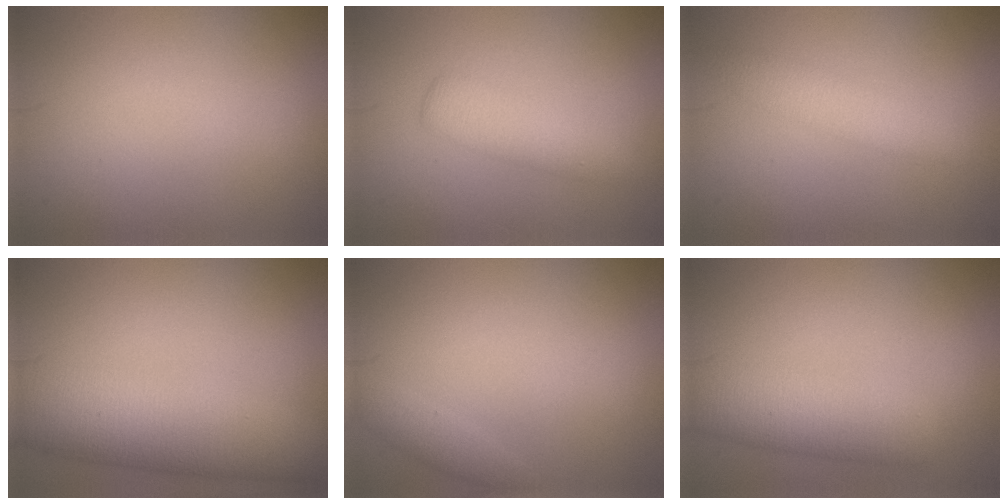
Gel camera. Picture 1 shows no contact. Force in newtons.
{"total": 2.8, "press": 2.8, "slide": 0.0}
{"total": 2.4, "press": 2.4, "slide": 0.0}
{"total": 8.6, "press": 8.6, "slide": 0.3}
{"total": 1.3, "press": 1.3, "slide": 0.1}
{"total": 5.4, "press": 5.4, "slide": 0.2}